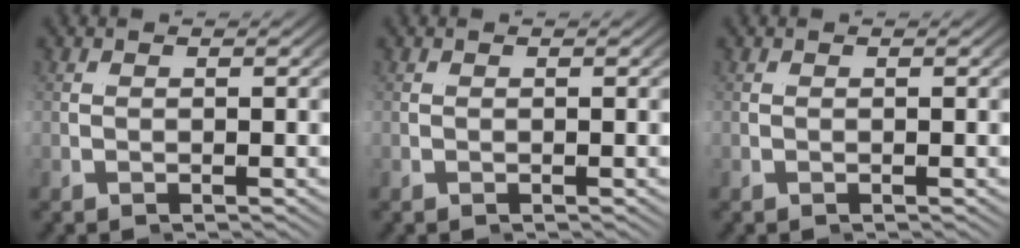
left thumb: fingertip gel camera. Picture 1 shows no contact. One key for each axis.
{"total": 0.0}
{"total": 0.0}